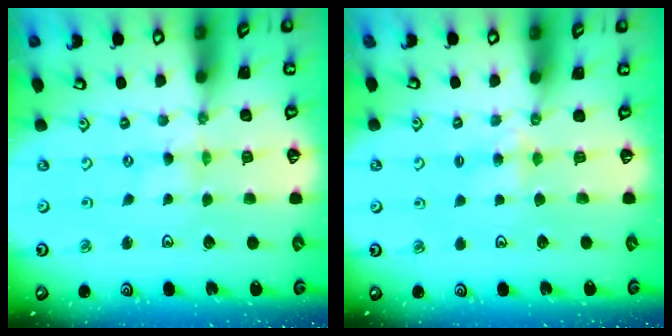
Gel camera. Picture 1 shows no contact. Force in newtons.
{"total": 4.5, "press": 4.5, "slide": 0.6}